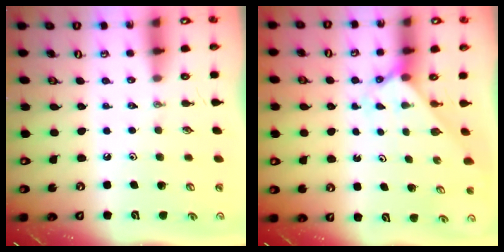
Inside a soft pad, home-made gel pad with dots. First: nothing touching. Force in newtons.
{"total": 2.2, "press": 2.2, "slide": 0.2}